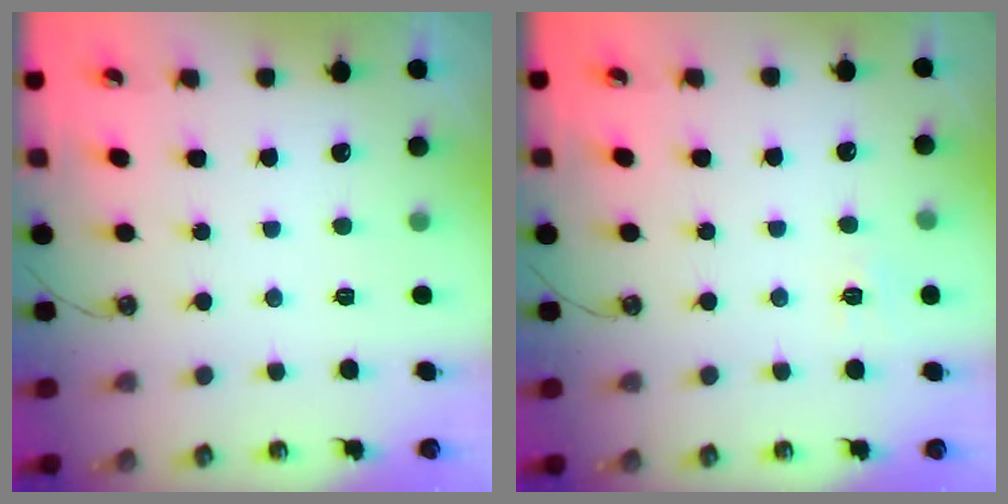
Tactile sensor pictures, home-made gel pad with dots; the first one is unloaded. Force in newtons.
{"total": 6.6, "press": 6.6, "slide": 0.6}